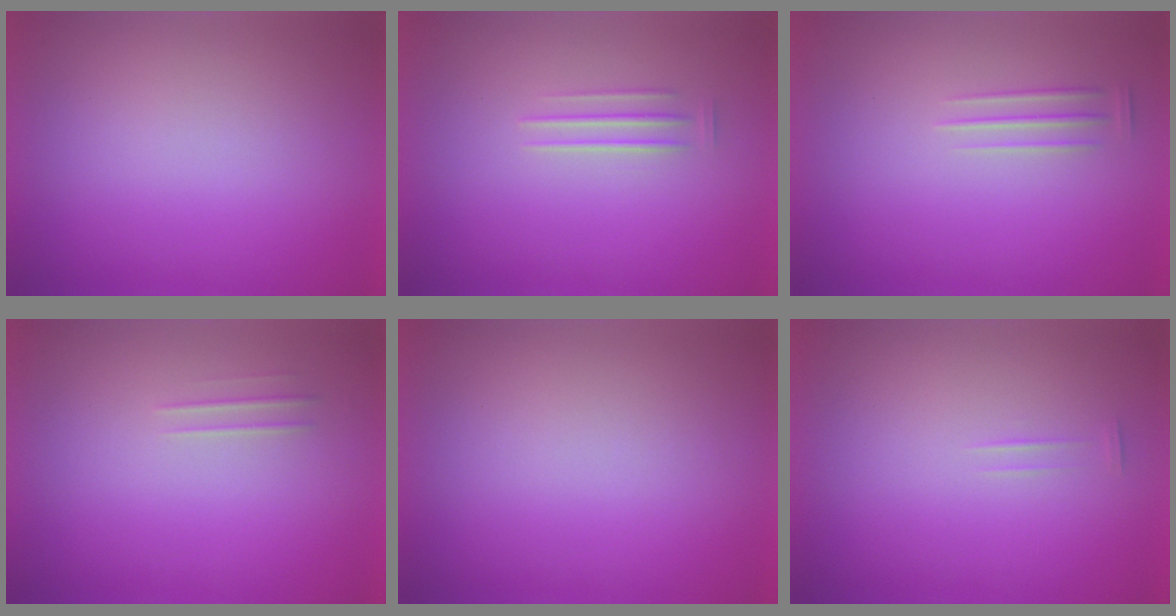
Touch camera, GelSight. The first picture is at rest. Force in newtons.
{"total": 1.5}
{"total": 1.7}
{"total": 1.8}
{"total": 0.0}
{"total": 1.3}